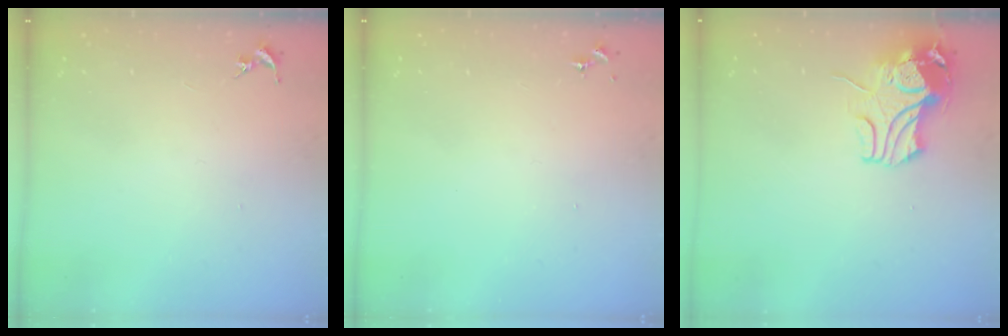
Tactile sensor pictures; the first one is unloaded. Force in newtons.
{"total": 0.0}
{"total": 11.3, "press": 11.2, "slide": 1.6}